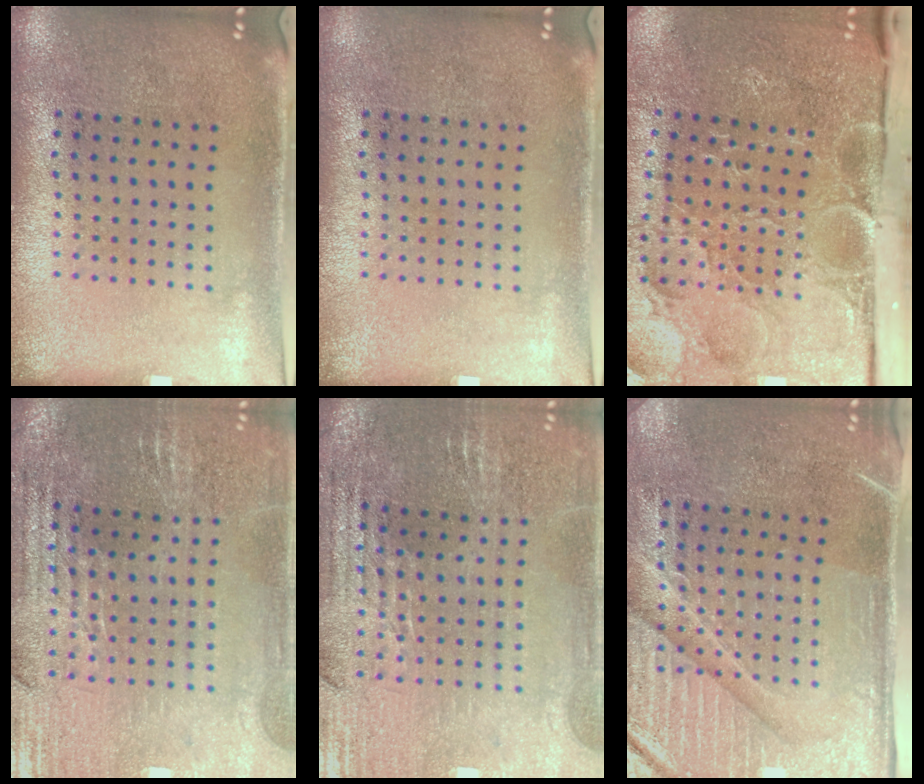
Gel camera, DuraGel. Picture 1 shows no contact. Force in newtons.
{"total": 0.0}
{"total": 4.1, "press": 3.7, "slide": 1.7}
{"total": 2.9, "press": 2.8, "slide": 0.5}
{"total": 2.8, "press": 2.7, "slide": 0.5}
{"total": 4.4, "press": 4.0, "slide": 2.0}